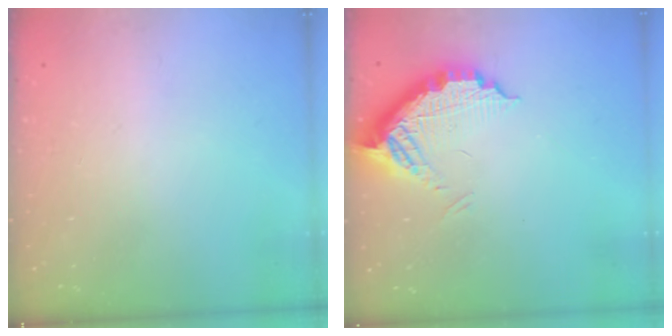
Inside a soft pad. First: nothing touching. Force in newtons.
{"total": 10.8, "press": 10.7, "slide": 0.9}